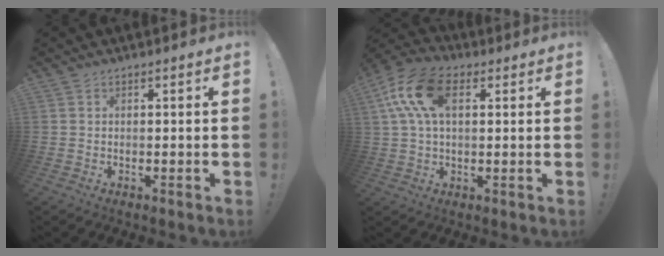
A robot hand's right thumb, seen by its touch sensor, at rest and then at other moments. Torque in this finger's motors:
{"motor_torque": [1.81, 1.81, 0.54, -0.33, 0.14]}